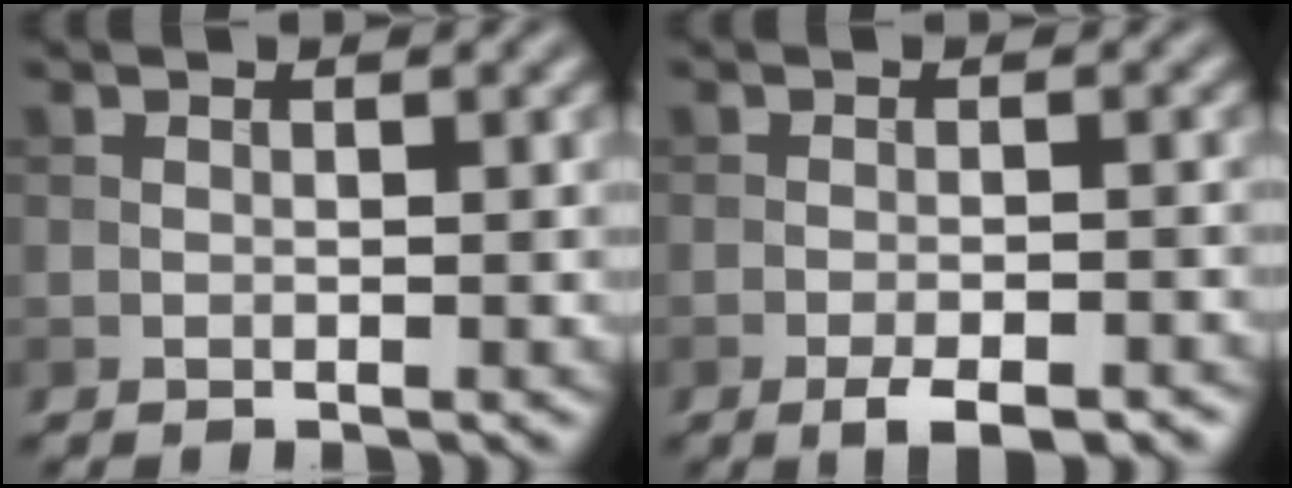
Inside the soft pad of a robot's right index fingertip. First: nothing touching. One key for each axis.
{"total": 3.8, "fx": -2.5, "fy": 1.0, "fz": 2.7, "tx": -0.048, "ty": -0.004, "tz": -0.035}